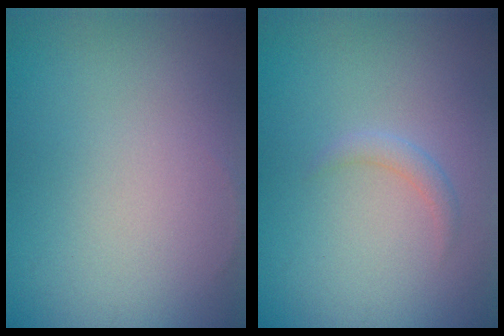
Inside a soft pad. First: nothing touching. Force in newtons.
{"total": 1.1, "press": 1.1, "slide": 0.1}